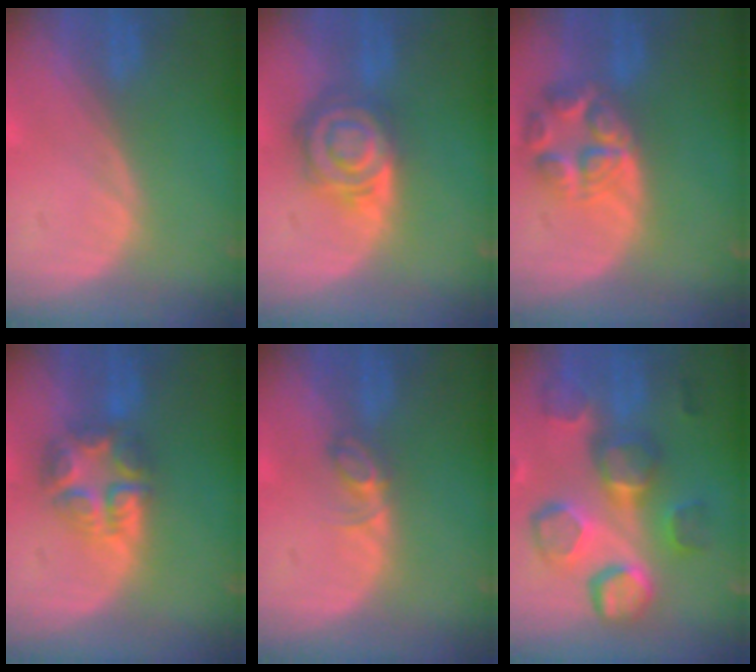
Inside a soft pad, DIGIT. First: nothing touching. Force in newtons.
{"total": 8.1, "press": 7.2, "slide": 3.8}
{"total": 7.6, "press": 6.7, "slide": 3.6}
{"total": 7.7, "press": 6.8, "slide": 3.7}
{"total": 2.5, "press": 2.5, "slide": 0.4}
{"total": 11.3, "press": 10.8, "slide": 3.2}